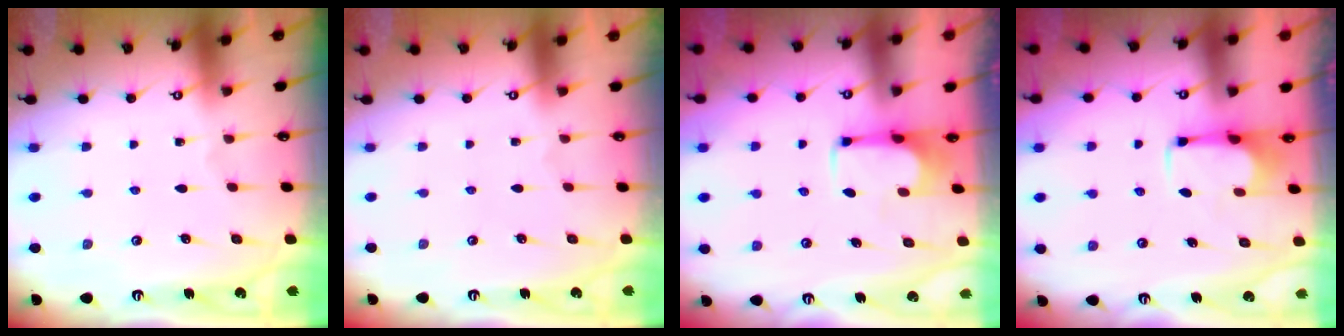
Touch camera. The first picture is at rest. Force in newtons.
{"total": 1.5, "press": 1.4, "slide": 0.6}
{"total": 3.7, "press": 3.6, "slide": 0.7}
{"total": 2.8, "press": 2.7, "slide": 0.9}